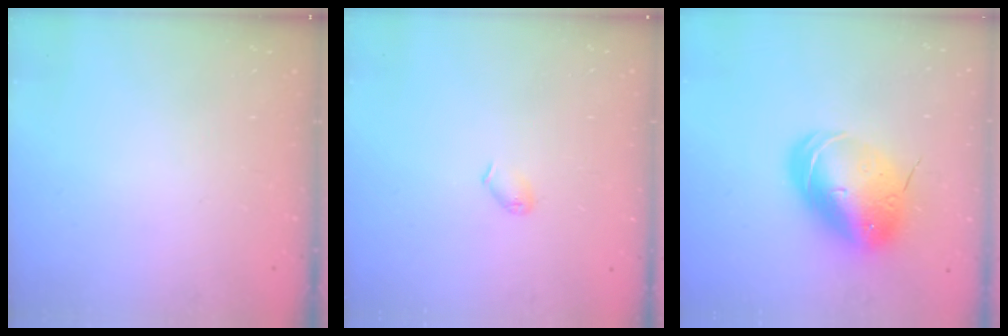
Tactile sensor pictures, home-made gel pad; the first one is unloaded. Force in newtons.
{"total": 5.0, "press": 4.9, "slide": 0.6}
{"total": 17.1, "press": 16.8, "slide": 3.0}